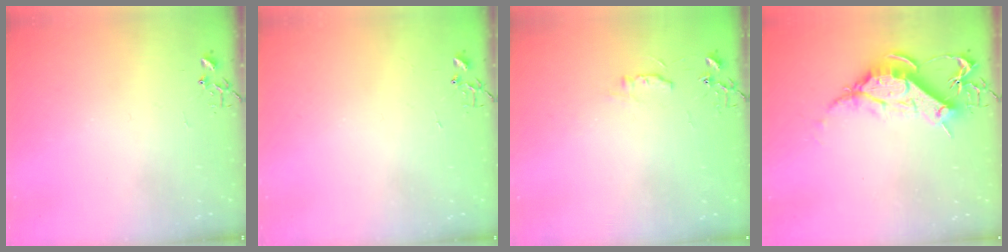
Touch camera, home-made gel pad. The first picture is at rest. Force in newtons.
{"total": 1.5, "press": 1.5, "slide": 0.3}
{"total": 5.6, "press": 5.6, "slide": 0.7}
{"total": 13.5, "press": 13.4, "slide": 1.6}